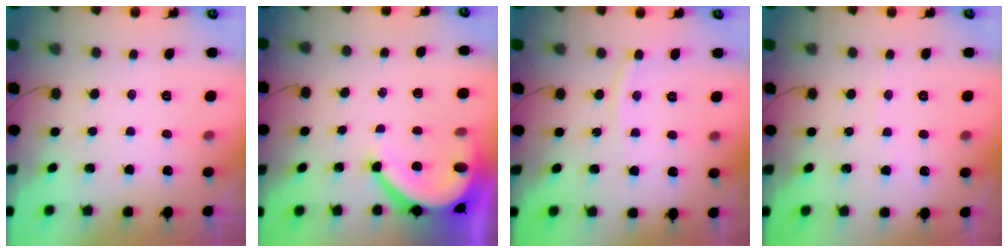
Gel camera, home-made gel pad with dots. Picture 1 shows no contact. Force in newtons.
{"total": 8.5, "press": 8.5, "slide": 1.1}
{"total": 5.3, "press": 5.3, "slide": 0.6}
{"total": 1.6, "press": 1.6, "slide": 0.2}